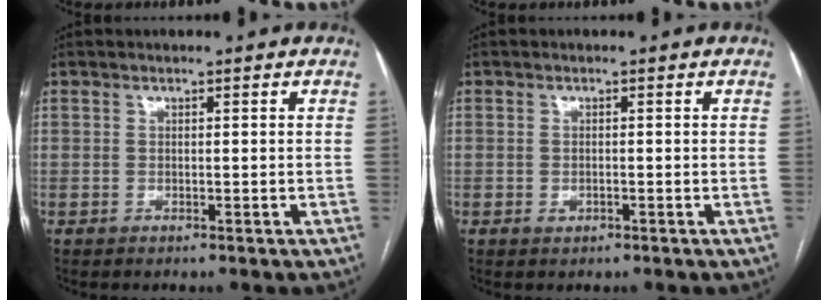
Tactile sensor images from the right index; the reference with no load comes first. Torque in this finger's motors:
{"motor_torque": [-0.10, 0.06, 0.00, 0.03]}